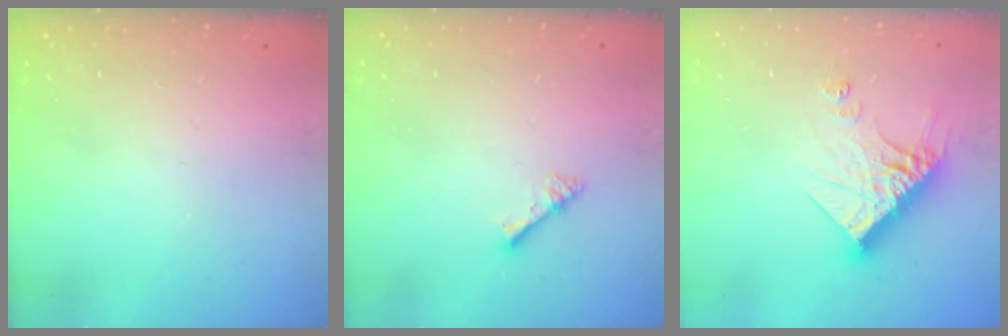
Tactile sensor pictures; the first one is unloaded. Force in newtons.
{"total": 2.7, "press": 2.7, "slide": 0.2}
{"total": 14.4, "press": 14.3, "slide": 1.5}